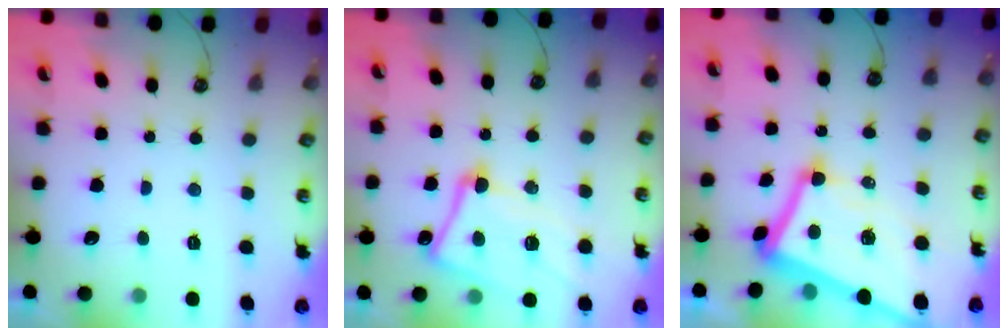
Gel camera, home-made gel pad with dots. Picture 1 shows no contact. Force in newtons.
{"total": 8.0, "press": 7.9, "slide": 1.4}
{"total": 10.0, "press": 9.8, "slide": 1.9}